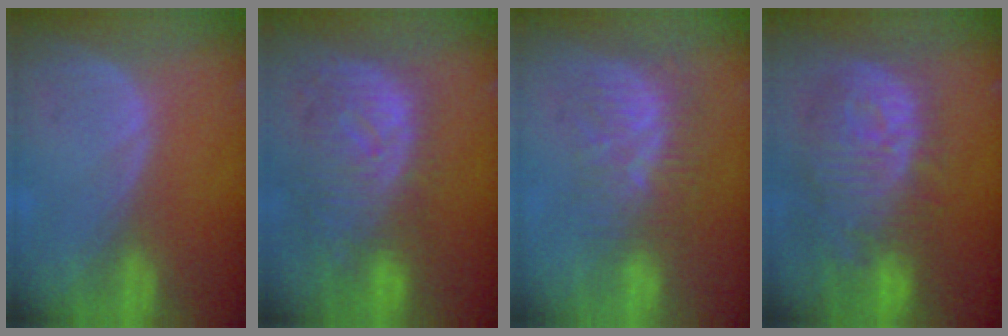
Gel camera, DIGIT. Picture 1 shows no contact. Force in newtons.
{"total": 10.9, "press": 9.7, "slide": 4.9}
{"total": 8.9, "press": 7.6, "slide": 4.7}
{"total": 12.1, "press": 11.0, "slide": 5.1}